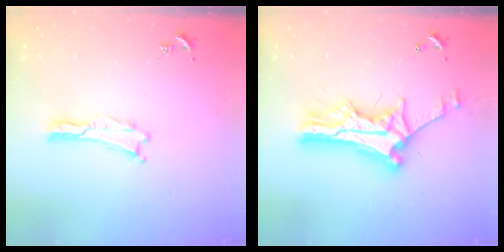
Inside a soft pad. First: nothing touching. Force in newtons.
{"total": 12.5, "press": 12.4, "slide": 1.4}